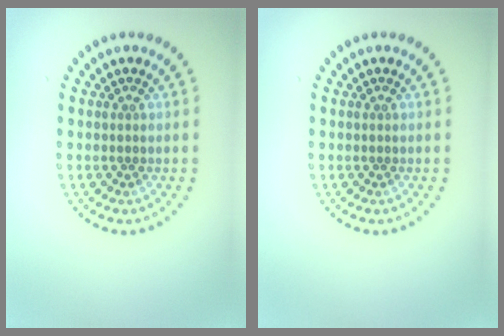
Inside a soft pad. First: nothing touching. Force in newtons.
{"total": 0.0}